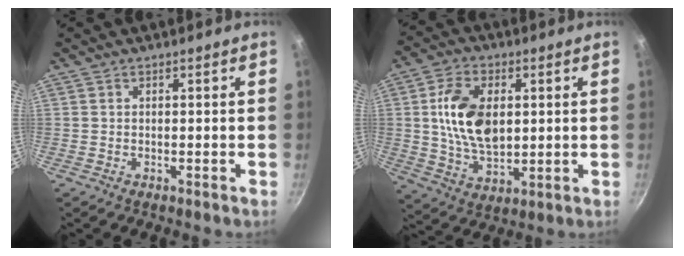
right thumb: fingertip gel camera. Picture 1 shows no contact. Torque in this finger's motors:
{"motor_torque": [2.29, 2.27, 1.45, 0.11, 0.52]}